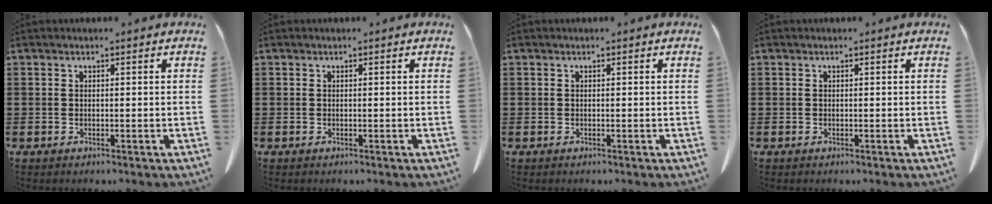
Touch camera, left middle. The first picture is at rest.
{"total": 0.0}
{"total": 0.0}
{"total": 0.0}